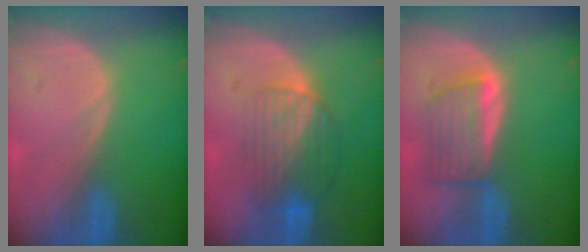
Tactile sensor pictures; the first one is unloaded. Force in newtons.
{"total": 6.7, "press": 6.6, "slide": 1.2}
{"total": 5.7, "press": 5.6, "slide": 1.1}